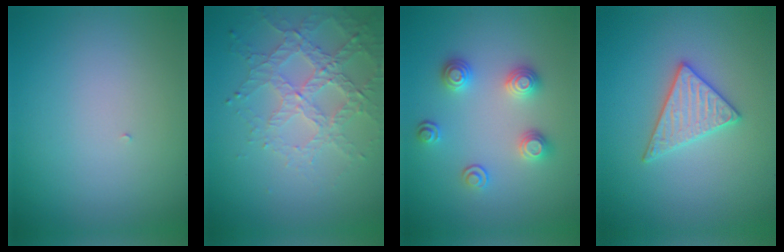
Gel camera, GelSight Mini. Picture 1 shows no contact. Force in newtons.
{"total": 3.6, "press": 3.6, "slide": 0.8}
{"total": 3.1, "press": 2.8, "slide": 1.4}
{"total": 2.9, "press": 2.9, "slide": 0.3}